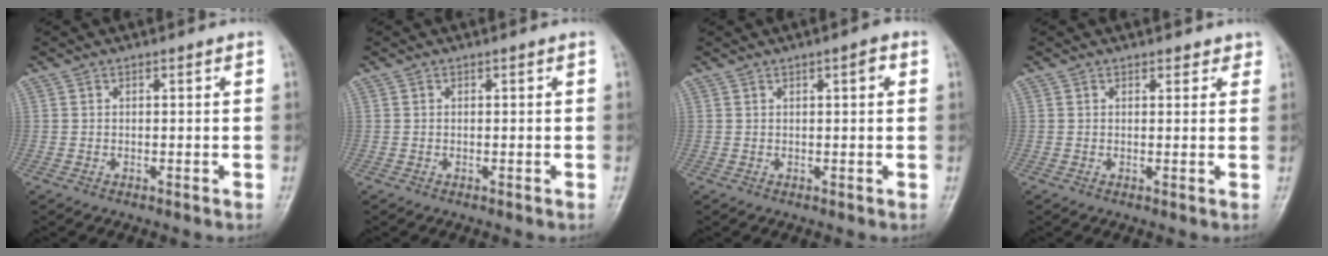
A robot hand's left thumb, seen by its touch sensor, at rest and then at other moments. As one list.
[{"total": 0.0}, {"total": 2.3, "force": [0.8, 0.7, 2.1], "torque": [-0.026, 0.004, 0.009]}, {"total": 1.8, "force": [1.4, 1.1, 0.4], "torque": [0.017, -0.004, 0.009]}]